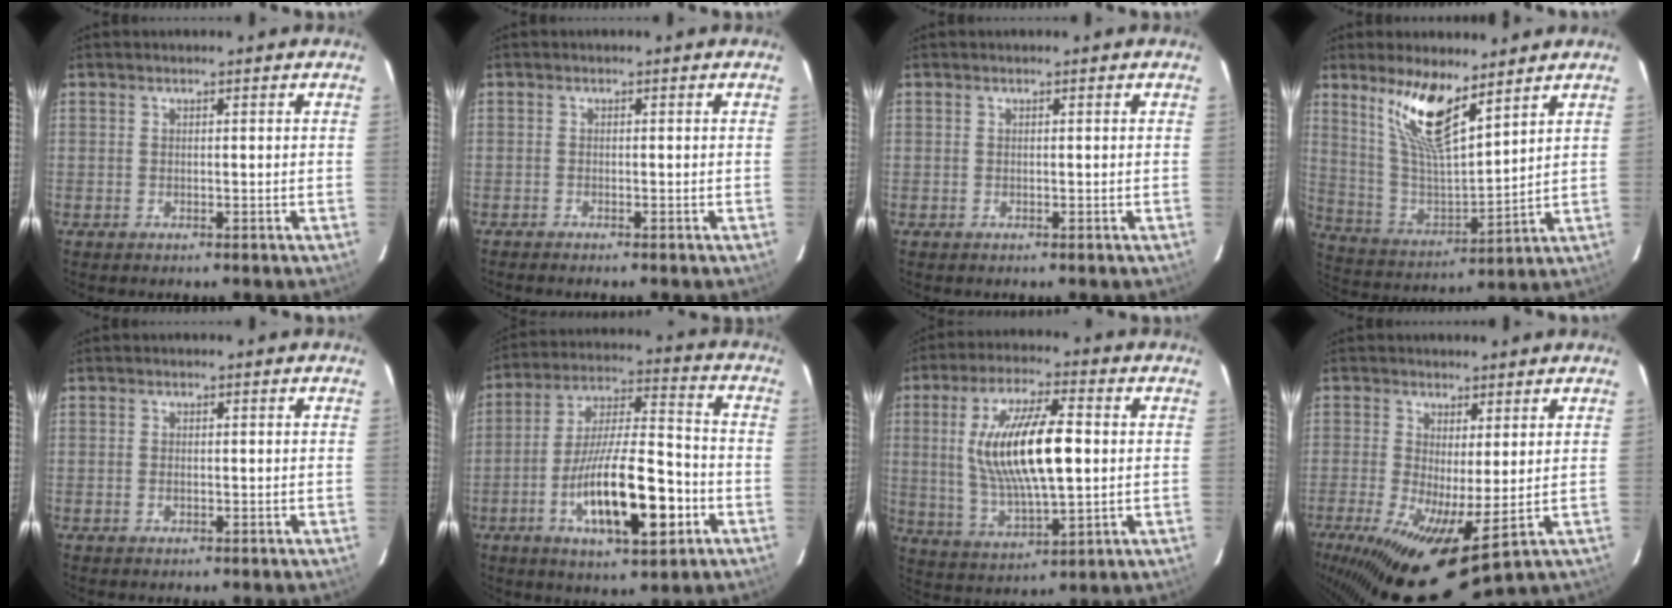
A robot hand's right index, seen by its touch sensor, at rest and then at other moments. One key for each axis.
{"total": 1.3, "fx": -1.2, "fy": 0.0, "fz": 0.5, "tx": -0.018, "ty": -0.005, "tz": -0.020}
{"total": 0.0}
{"total": 13.4, "fx": 8.8, "fy": 3.5, "fz": 9.5, "tx": -0.187, "ty": 0.000, "tz": 0.183}
{"total": 0.7, "fx": -0.3, "fy": 0.4, "fz": 0.5, "tx": -0.009, "ty": 0.001, "tz": -0.006}
{"total": 18.1, "fx": -6.5, "fy": 5.2, "fz": 16.0, "tx": -0.289, "ty": -0.002, "tz": -0.107}
{"total": 16.7, "fx": 1.8, "fy": 5.5, "fz": 15.7, "tx": -0.296, "ty": 0.002, "tz": 0.042}
{"total": 12.6, "fx": -3.1, "fy": 4.5, "fz": 11.3, "tx": -0.221, "ty": -0.029, "tz": -0.051}